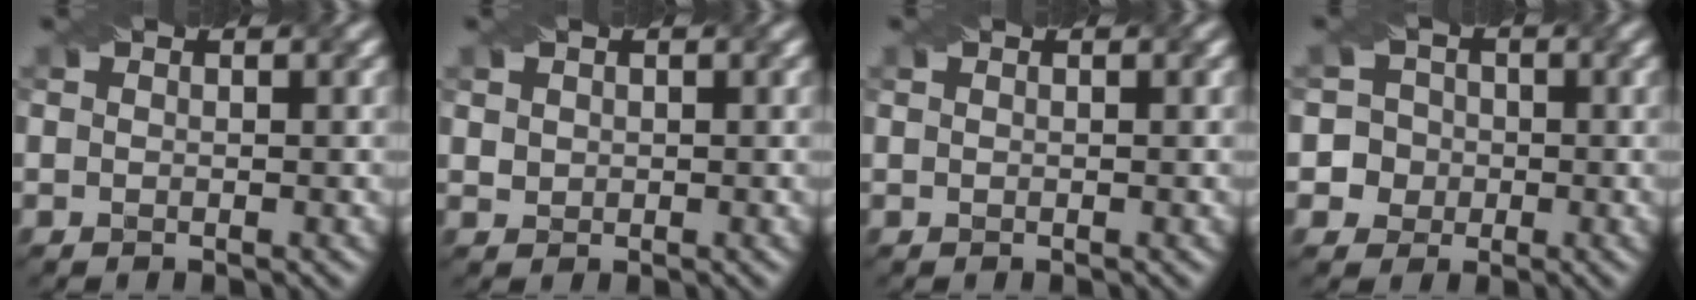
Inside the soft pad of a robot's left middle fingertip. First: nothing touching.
{"total": 0.9, "force": [0.5, 0.7, 0.2], "torque": [-0.004, 0.003, 0.011]}
{"total": 0.0}
{"total": 5.3, "force": [-1.0, 5.2, 0.8], "torque": [0.000, 0.023, -0.036]}